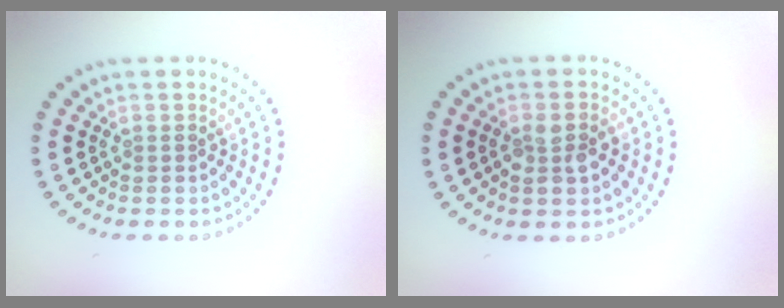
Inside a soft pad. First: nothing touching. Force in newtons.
{"total": 2.5, "press": 2.5, "slide": 0.4}